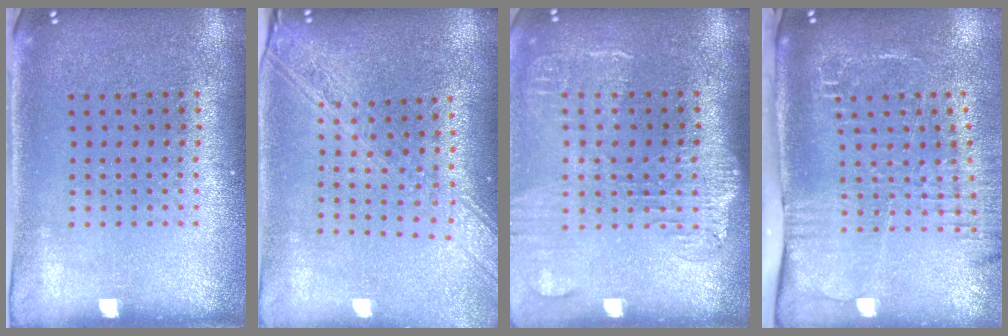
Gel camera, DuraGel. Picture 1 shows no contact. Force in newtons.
{"total": 2.2, "press": 1.9, "slide": 1.2}
{"total": 1.9, "press": 1.6, "slide": 1.1}
{"total": 2.6, "press": 2.0, "slide": 1.7}